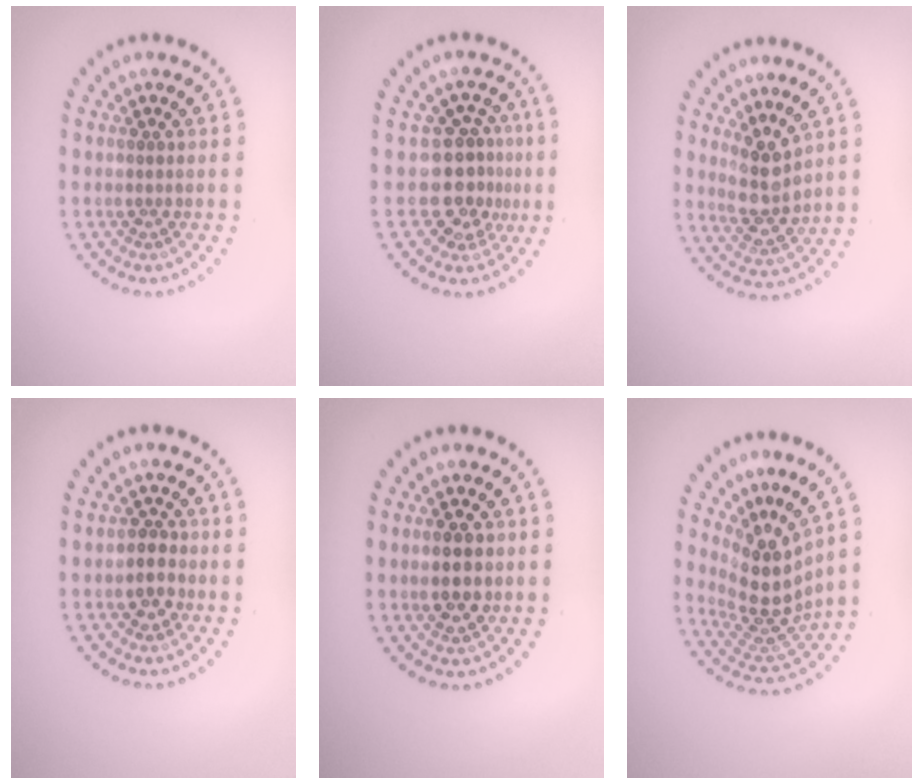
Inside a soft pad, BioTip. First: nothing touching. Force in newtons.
{"total": 3.8, "press": 3.1, "slide": 2.2}
{"total": 3.3, "press": 2.9, "slide": 1.7}
{"total": 2.0, "press": 2.0, "slide": 0.6}
{"total": 2.9, "press": 2.9, "slide": 0.2}
{"total": 4.8, "press": 3.5, "slide": 3.2}